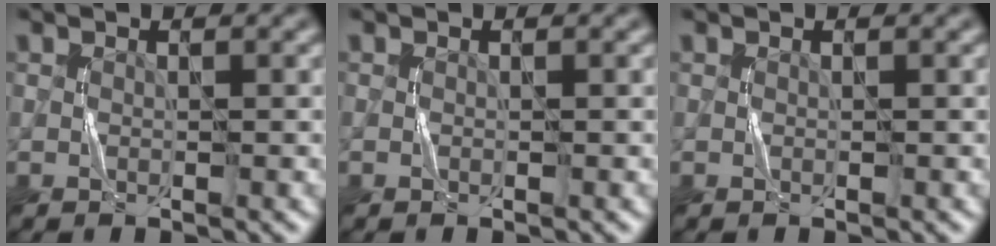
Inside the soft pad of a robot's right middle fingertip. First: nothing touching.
{"total": 0.0}
{"total": 0.0}